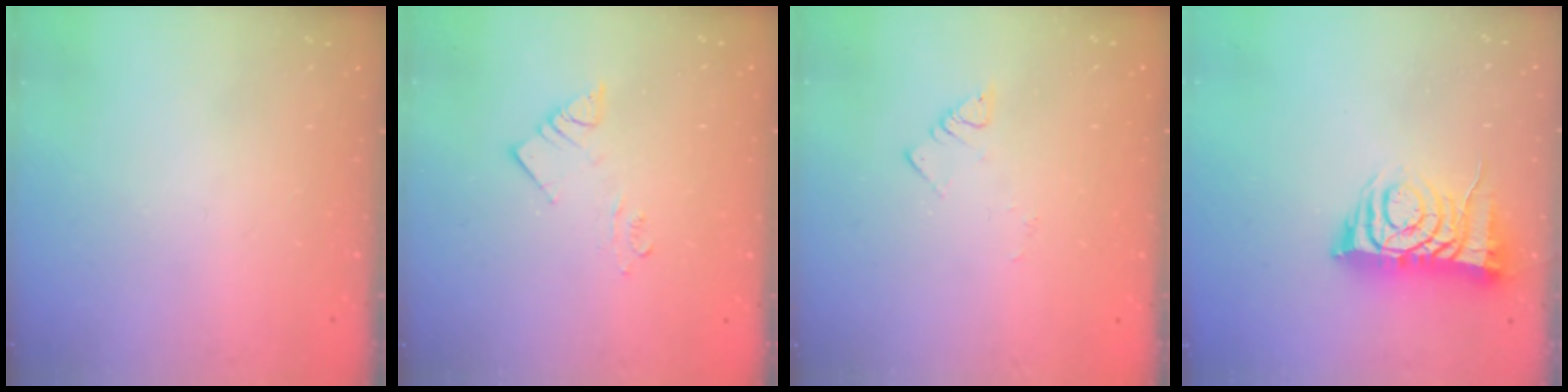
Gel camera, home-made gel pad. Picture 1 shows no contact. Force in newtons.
{"total": 3.9, "press": 3.9, "slide": 0.1}
{"total": 2.6, "press": 2.6, "slide": 0.3}
{"total": 8.9, "press": 8.8, "slide": 1.0}